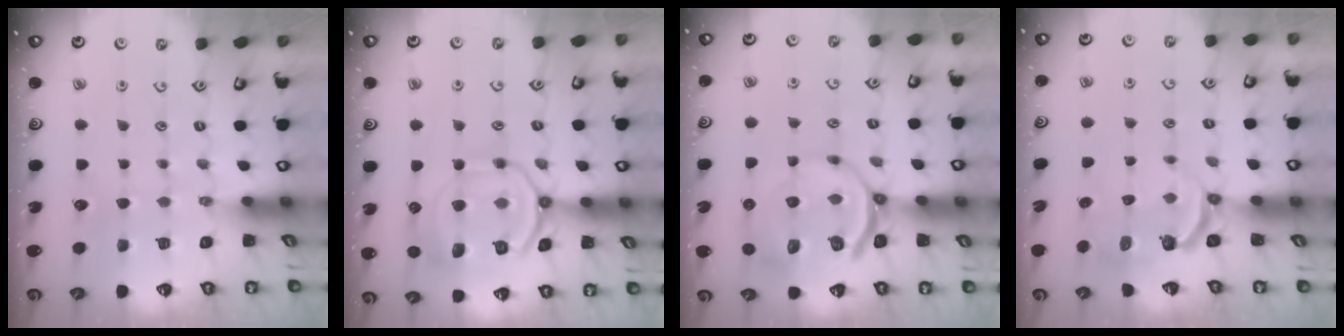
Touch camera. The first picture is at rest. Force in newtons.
{"total": 15.8, "press": 15.7, "slide": 1.7}
{"total": 9.7, "press": 9.5, "slide": 2.3}
{"total": 4.3, "press": 3.1, "slide": 3.0}